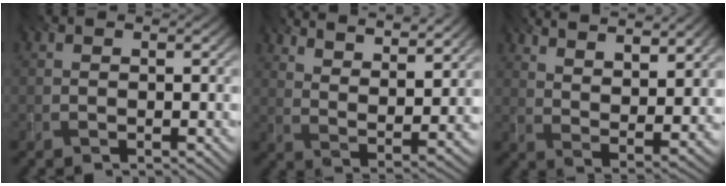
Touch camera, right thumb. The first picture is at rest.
{"total": 11.7, "force": [9.0, 2.8, 6.9], "torque": [-0.118, -0.009, 0.121]}
{"total": 11.5, "force": [8.0, 3.4, 7.5], "torque": [-0.128, 0.002, 0.112]}